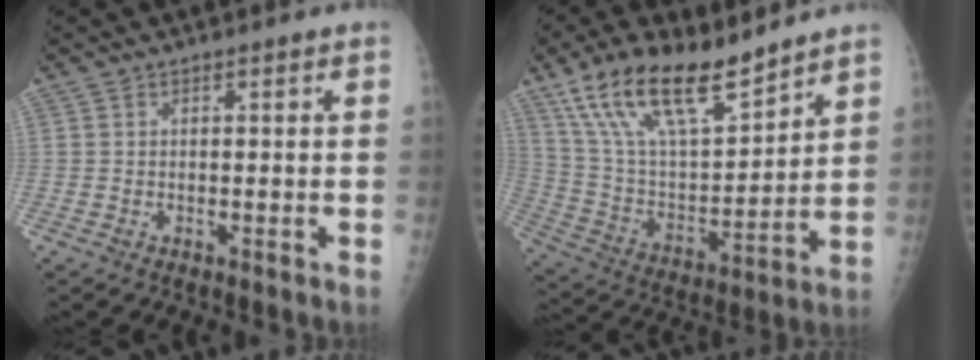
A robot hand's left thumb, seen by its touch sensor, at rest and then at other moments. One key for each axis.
{"total": 19.4, "fx": 13.9, "fy": 6.8, "fz": 11.8, "tx": -0.185, "ty": -0.059, "tz": 0.264}